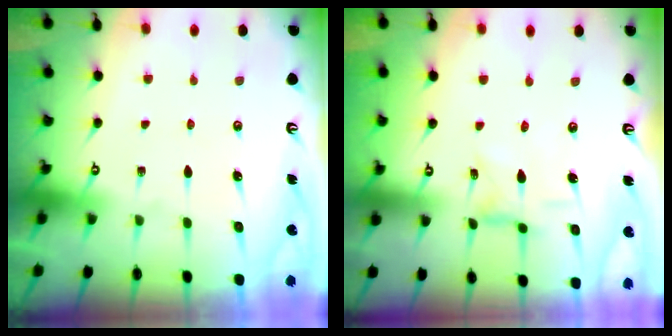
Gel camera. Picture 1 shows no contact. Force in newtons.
{"total": 2.5, "press": 2.4, "slide": 0.4}